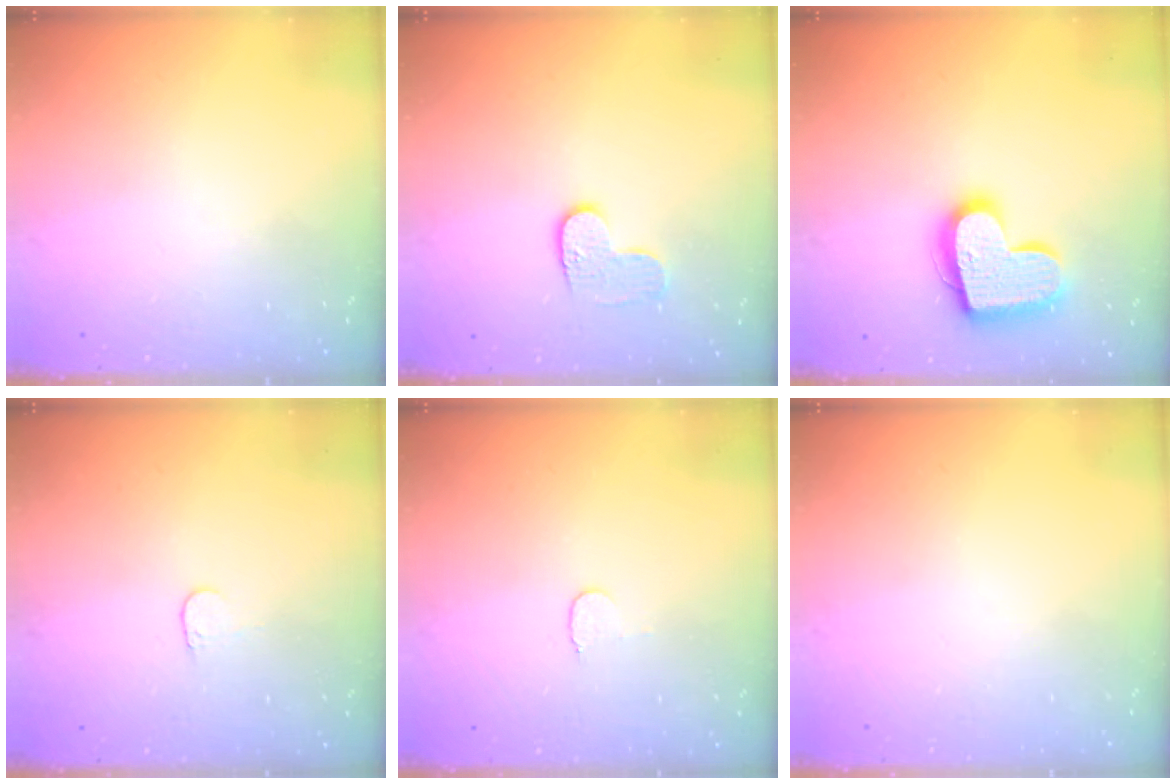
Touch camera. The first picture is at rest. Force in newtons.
{"total": 6.8, "press": 6.8, "slide": 0.1}
{"total": 17.3, "press": 17.3, "slide": 1.1}
{"total": 3.6, "press": 3.6, "slide": 0.3}
{"total": 3.5, "press": 3.5, "slide": 0.4}
{"total": 0.0}